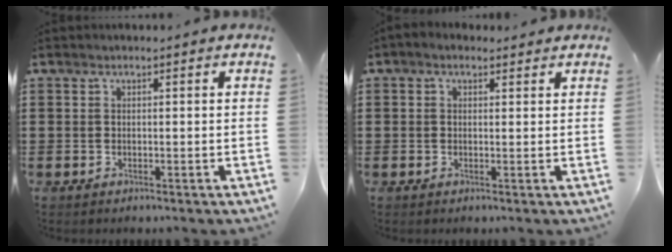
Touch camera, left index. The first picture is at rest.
{"total": 1.0, "force": [0.4, 0.7, 0.5], "torque": [-0.011, 0.006, 0.006]}